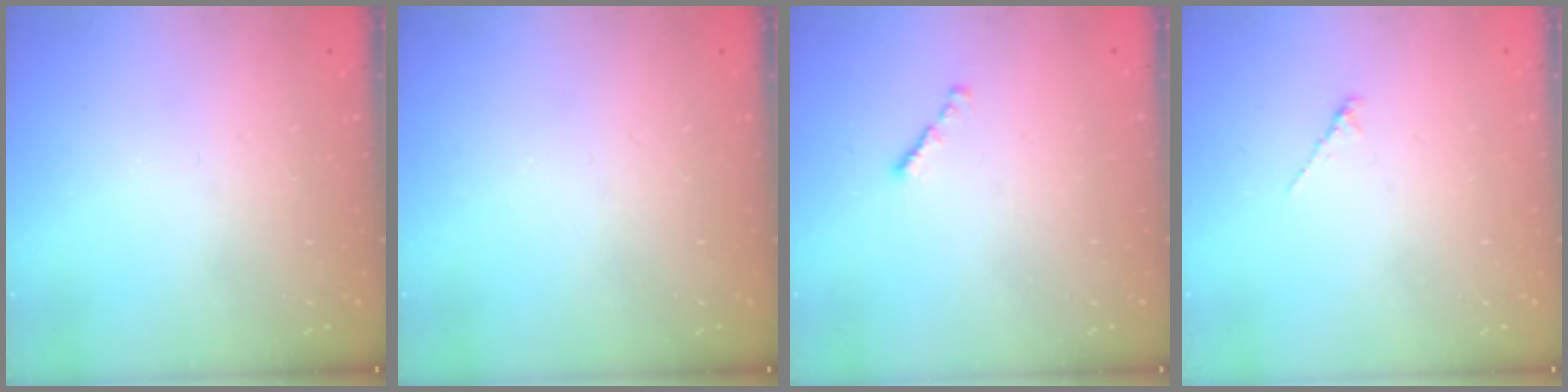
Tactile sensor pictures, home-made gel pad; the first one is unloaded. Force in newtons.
{"total": 0.0}
{"total": 1.3, "press": 1.1, "slide": 0.6}
{"total": 1.2, "press": 1.1, "slide": 0.4}